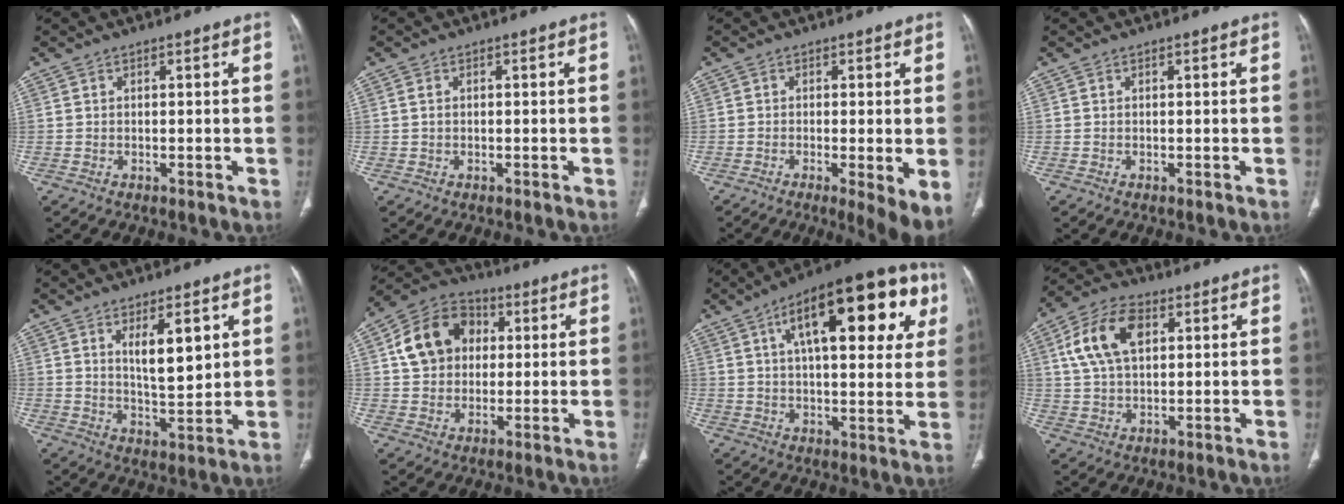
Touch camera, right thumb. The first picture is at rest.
{"total": 0.9, "force": [0.2, 0.5, 0.7], "torque": [-0.018, 0.005, 0.004]}
{"total": 6.5, "force": [-1.7, 1.2, 6.2], "torque": [-0.099, -0.020, -0.031]}
{"total": 0.0}
{"total": 8.7, "force": [3.3, 3.0, 7.4], "torque": [-0.103, -0.033, 0.061]}
{"total": 13.2, "force": [2.5, 10.8, 7.3], "torque": [-0.107, 0.014, 0.036]}
{"total": 24.9, "force": [9.4, 9.9, 20.8], "torque": [-0.264, 0.012, 0.130]}
{"total": 11.9, "force": [3.7, 7.2, 8.8], "torque": [-0.163, 0.009, 0.067]}